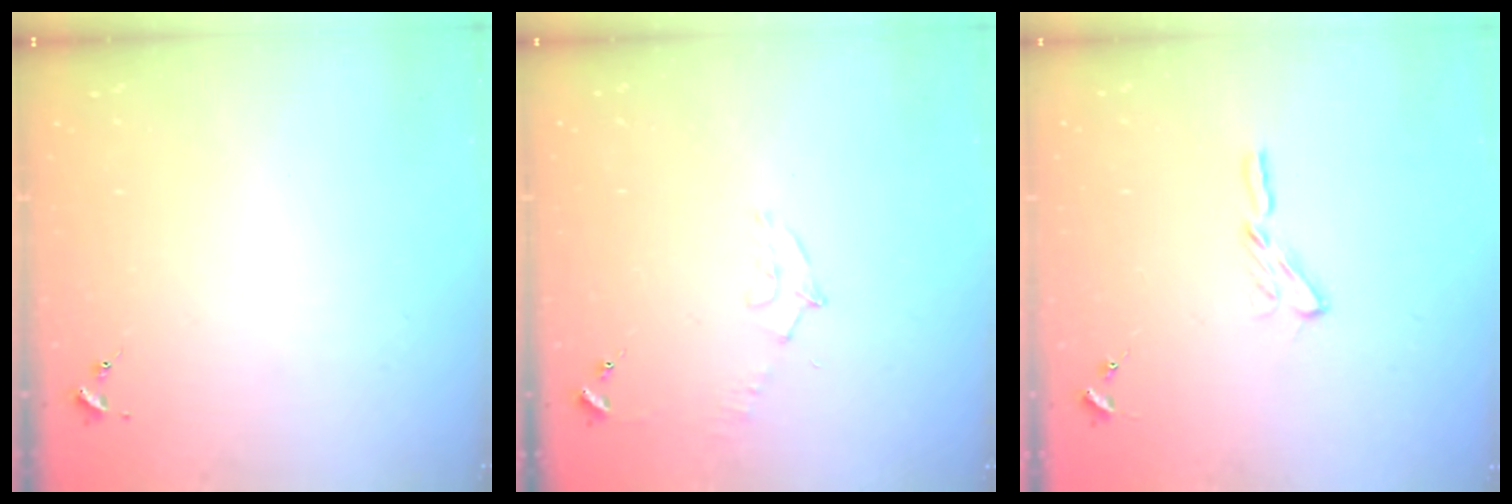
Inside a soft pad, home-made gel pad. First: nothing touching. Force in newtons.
{"total": 7.3, "press": 7.2, "slide": 0.9}
{"total": 4.0, "press": 4.0, "slide": 0.4}